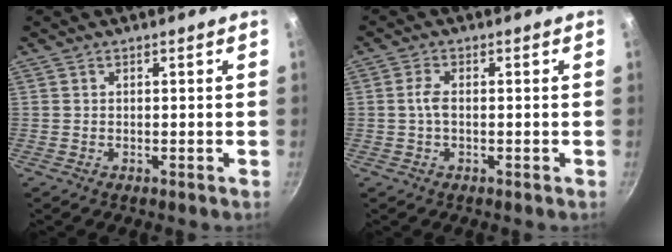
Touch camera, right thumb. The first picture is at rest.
{"total": 2.6, "force": [-0.2, 1.3, 2.2], "torque": [-0.051, 0.006, -0.008]}